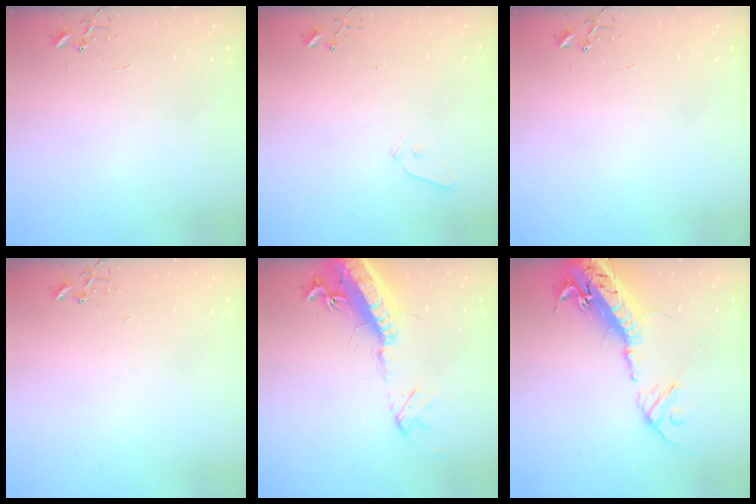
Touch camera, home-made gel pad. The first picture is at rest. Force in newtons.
{"total": 4.4, "press": 4.4, "slide": 0.7}
{"total": 0.0}
{"total": 0.0}
{"total": 20.9, "press": 20.3, "slide": 4.9}
{"total": 23.7, "press": 23.1, "slide": 5.3}